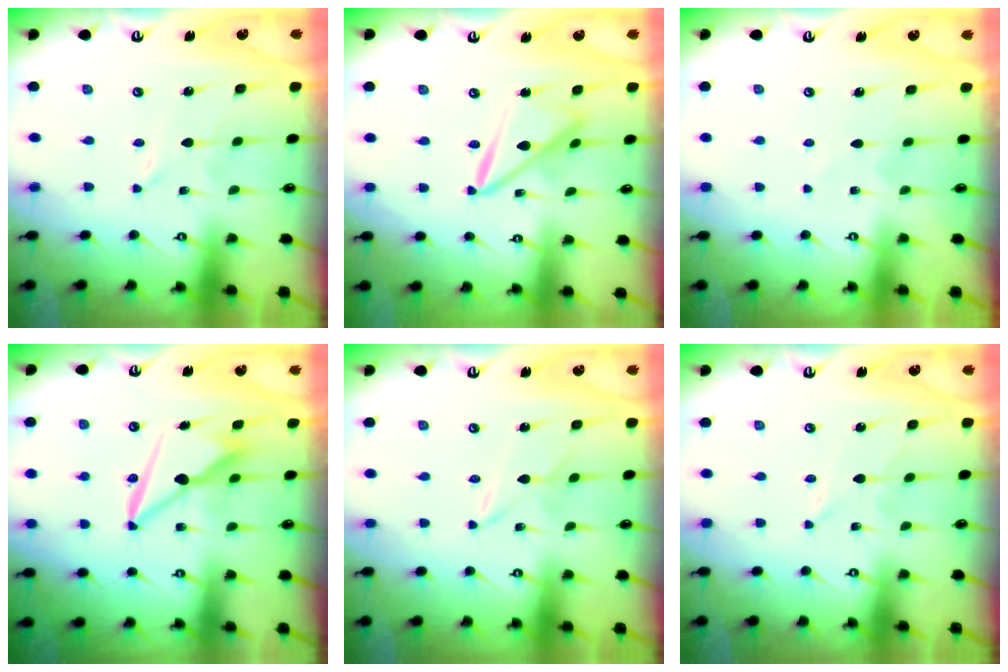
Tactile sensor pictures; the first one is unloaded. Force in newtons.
{"total": 12.3, "press": 12.3, "slide": 1.2}
{"total": 1.5, "press": 1.5, "slide": 0.3}
{"total": 10.1, "press": 10.0, "slide": 1.3}
{"total": 3.3, "press": 3.3, "slide": 0.4}
{"total": 1.7, "press": 1.7, "slide": 0.2}